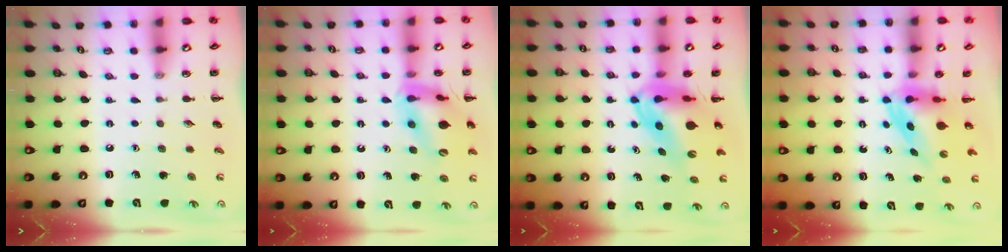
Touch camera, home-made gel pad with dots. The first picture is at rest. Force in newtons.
{"total": 17.4, "press": 17.1, "slide": 3.2}
{"total": 8.6, "press": 8.2, "slide": 2.5}
{"total": 4.0, "press": 3.9, "slide": 1.0}